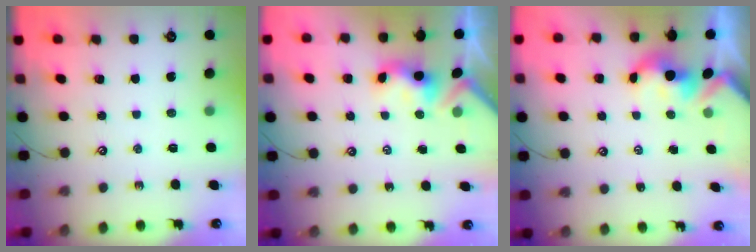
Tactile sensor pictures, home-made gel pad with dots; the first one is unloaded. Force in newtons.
{"total": 3.0, "press": 3.0, "slide": 0.6}
{"total": 2.4, "press": 2.4, "slide": 0.3}